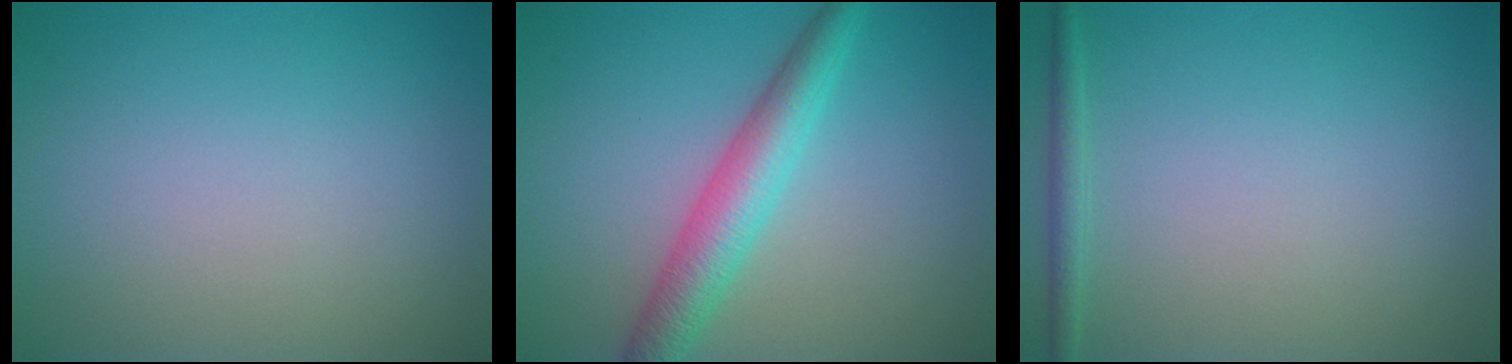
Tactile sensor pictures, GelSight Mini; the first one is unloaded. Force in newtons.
{"total": 4.5, "press": 4.5, "slide": 0.1}
{"total": 1.3, "press": 1.3, "slide": 0.1}